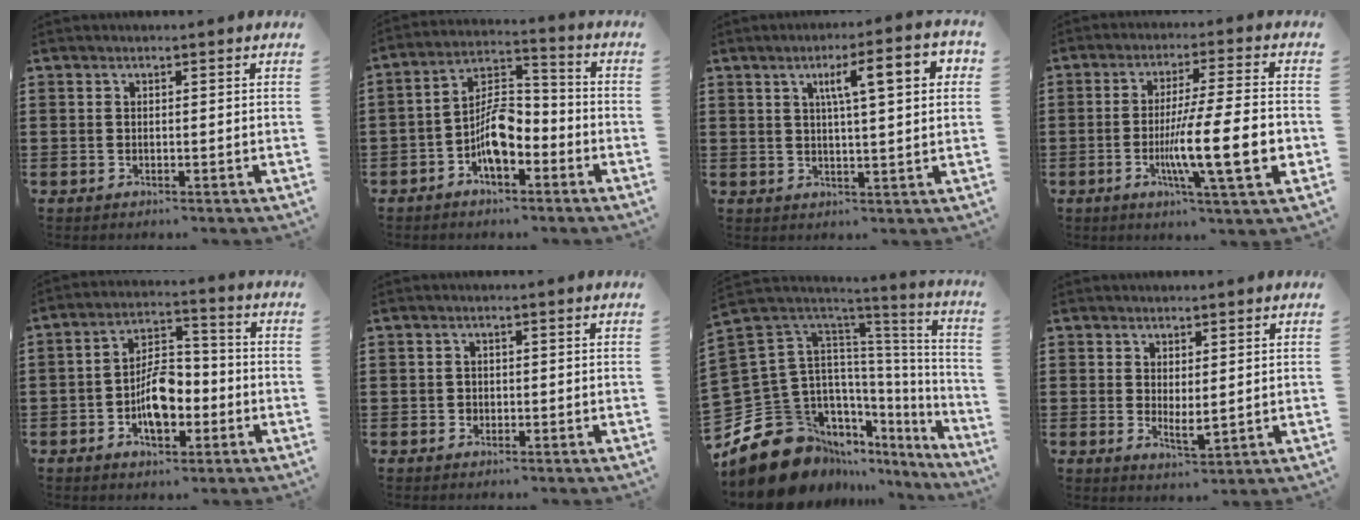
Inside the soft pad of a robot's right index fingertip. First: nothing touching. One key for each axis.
{"total": 7.4, "fx": -3.4, "fy": 3.7, "fz": 5.5, "tx": -0.103, "ty": 0.016, "tz": -0.063}
{"total": 8.0, "fx": 2.7, "fy": 1.7, "fz": 7.3, "tx": -0.133, "ty": 0.002, "tz": 0.037}
{"total": 14.9, "fx": -3.3, "fy": 2.1, "fz": 14.4, "tx": -0.247, "ty": -0.020, "tz": -0.062}
{"total": 7.8, "fx": -2.3, "fy": 4.3, "fz": 6.1, "tx": -0.101, "ty": 0.005, "tz": -0.045}
{"total": 0.9, "fx": -0.2, "fy": 0.8, "fz": 0.2, "tx": -0.007, "ty": 0.002, "tz": -0.006}
{"total": 18.1, "fx": -11.2, "fy": 10.8, "fz": 9.3, "tx": -0.213, "ty": -0.014, "tz": -0.182}
{"total": 2.3, "fx": 0.8, "fy": 1.0, "fz": 1.9, "tx": -0.036, "ty": 0.000, "tz": 0.018}